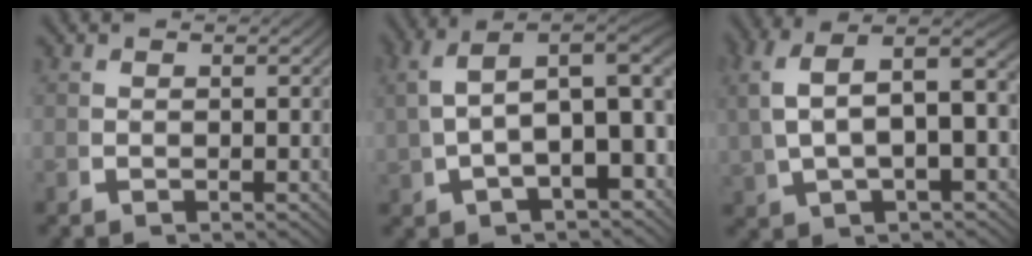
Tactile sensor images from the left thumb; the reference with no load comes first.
{"total": 11.0, "force": [1.3, 7.1, 8.2], "torque": [-0.123, -0.002, 0.019]}
{"total": 9.9, "force": [1.7, 6.0, 7.7], "torque": [-0.129, 0.012, 0.030]}